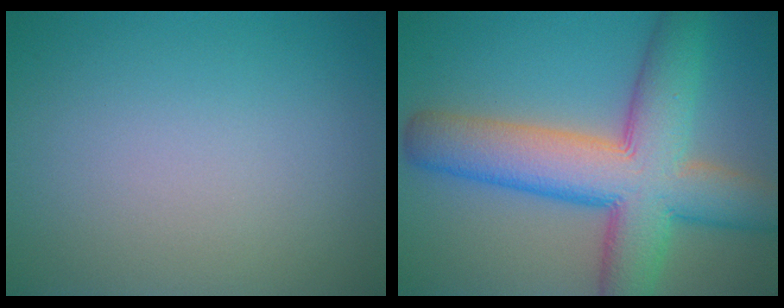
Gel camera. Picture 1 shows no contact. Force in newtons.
{"total": 11.3, "press": 11.2, "slide": 0.5}